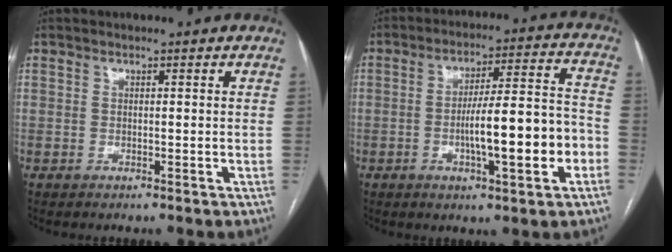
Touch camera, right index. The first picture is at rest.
{"total": 13.0, "force": [-3.6, 1.8, 12.3], "torque": [-0.197, 0.017, -0.050]}